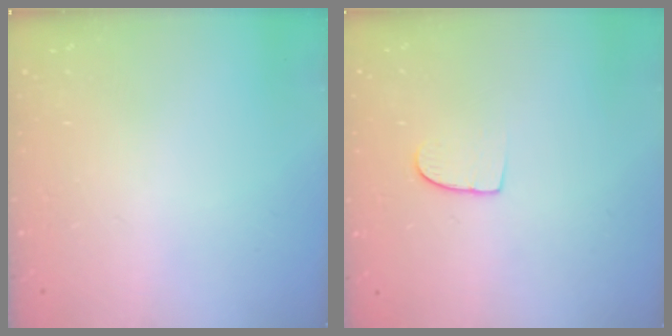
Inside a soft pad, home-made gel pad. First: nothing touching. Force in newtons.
{"total": 7.3, "press": 7.2, "slide": 0.5}